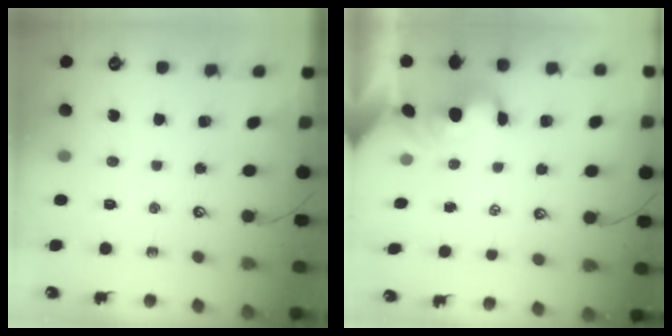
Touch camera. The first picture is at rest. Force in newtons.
{"total": 0.8, "press": 0.6, "slide": 0.4}